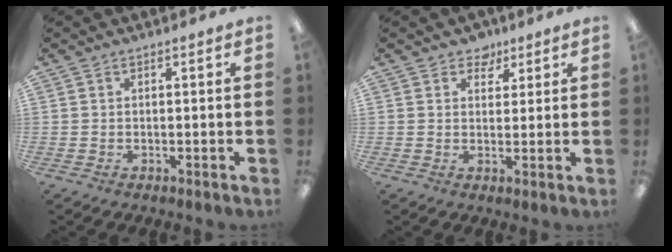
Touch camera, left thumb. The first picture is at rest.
{"total": 4.4, "force": [3.0, 3.0, 0.8], "torque": [-0.003, -0.011, 0.052]}